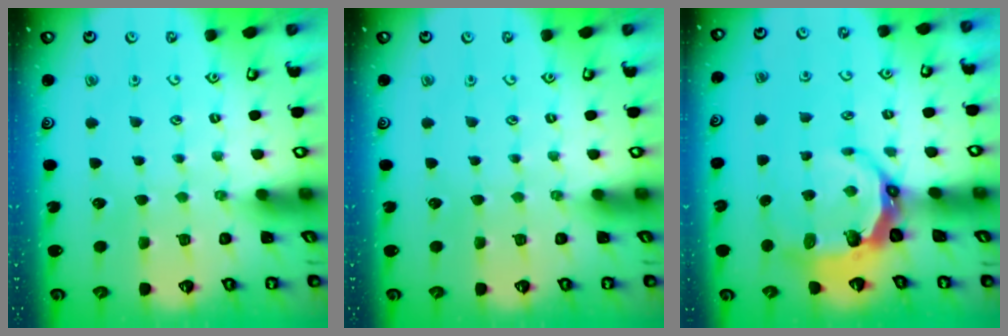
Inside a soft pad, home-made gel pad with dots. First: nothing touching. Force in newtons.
{"total": 0.0}
{"total": 7.5, "press": 6.1, "slide": 4.3}